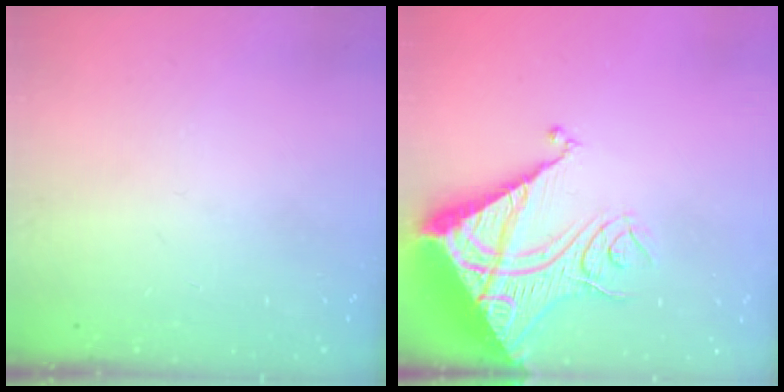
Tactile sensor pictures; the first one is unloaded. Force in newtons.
{"total": 17.4, "press": 17.3, "slide": 2.1}